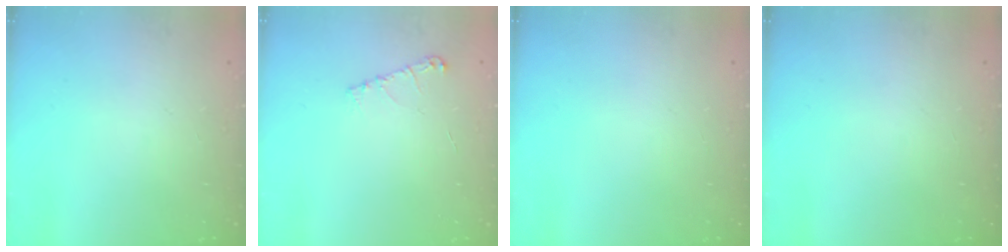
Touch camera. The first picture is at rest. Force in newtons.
{"total": 5.9, "press": 5.9, "slide": 0.7}
{"total": 0.0}
{"total": 0.0}